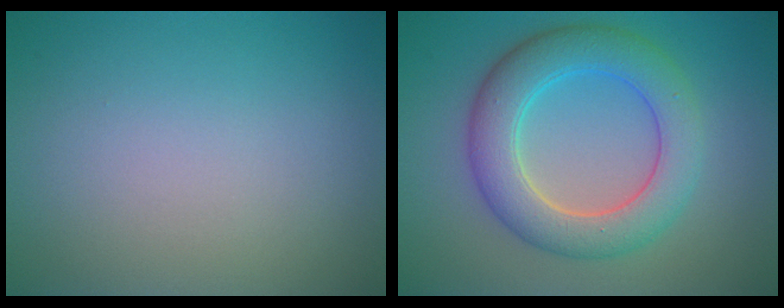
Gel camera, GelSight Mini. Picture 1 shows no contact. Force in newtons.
{"total": 6.7, "press": 6.7, "slide": 0.4}